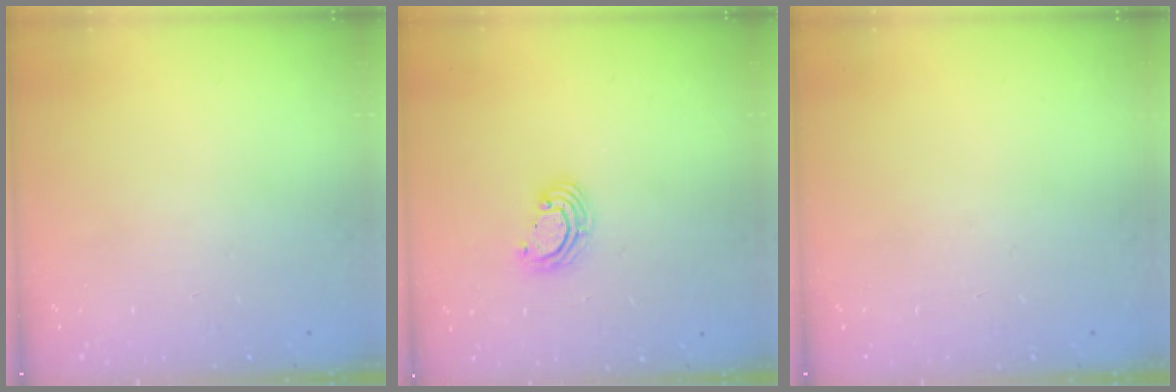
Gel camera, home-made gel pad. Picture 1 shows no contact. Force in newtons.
{"total": 3.6, "press": 3.6, "slide": 0.2}
{"total": 0.0}